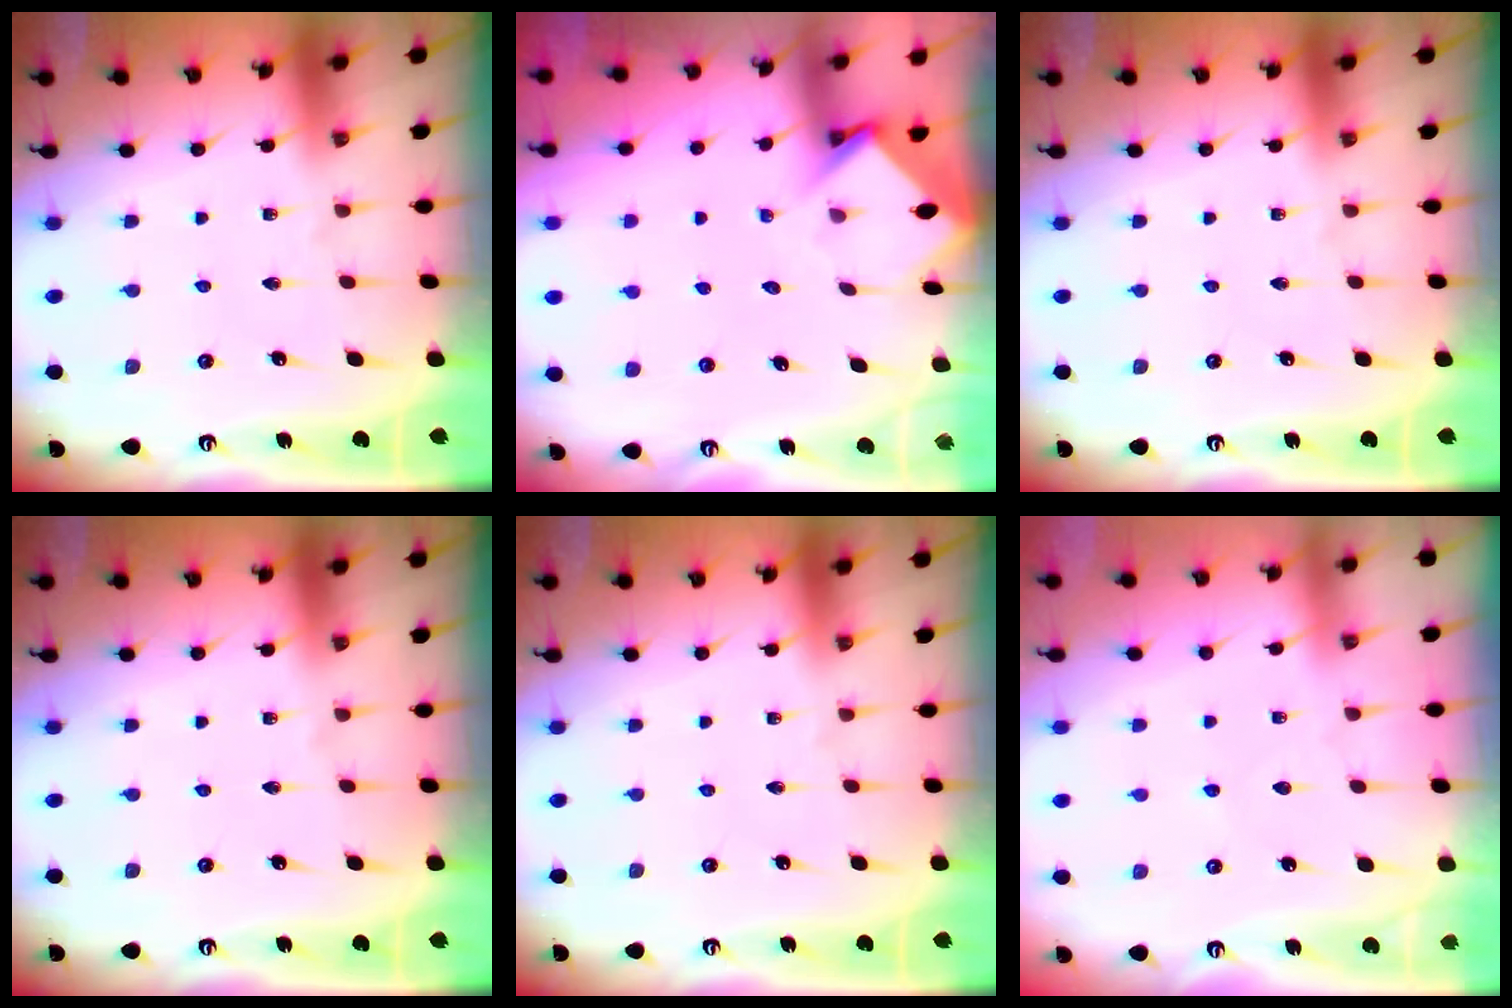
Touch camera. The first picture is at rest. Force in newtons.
{"total": 3.8, "press": 3.8, "slide": 0.2}
{"total": 0.0}
{"total": 0.0}
{"total": 0.0}
{"total": 2.5, "press": 2.4, "slide": 0.4}